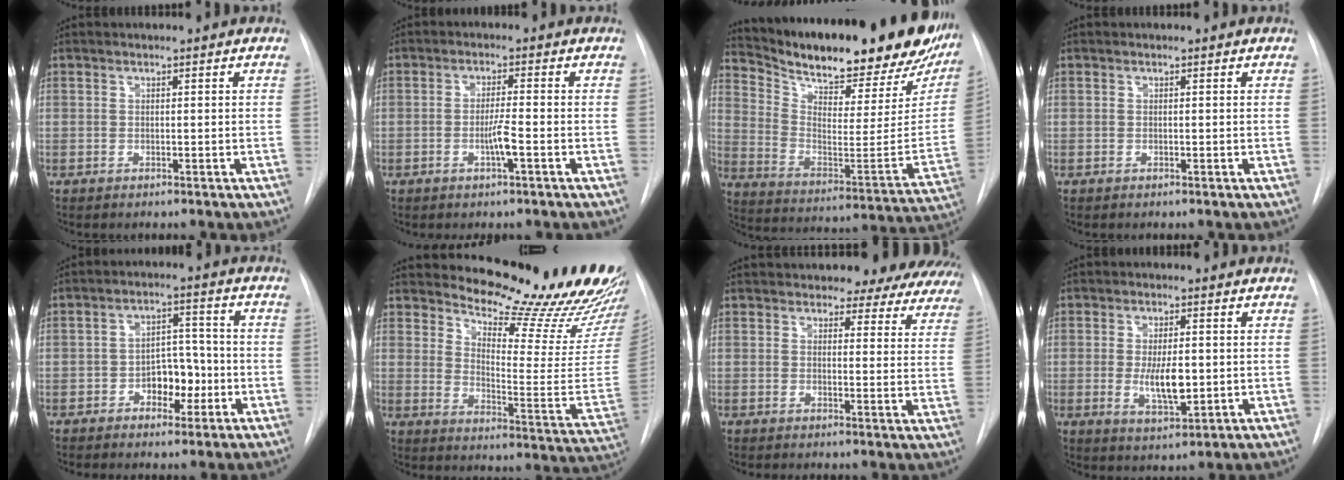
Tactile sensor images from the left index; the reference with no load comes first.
{"total": 3.2, "force": [-1.2, -0.1, 3.0], "torque": [-0.057, -0.005, -0.025]}
{"total": 30.9, "force": [25.6, 7.5, 15.5], "torque": [-0.259, -0.058, 0.351]}
{"total": 0.0}
{"total": 6.2, "force": [-2.2, 3.8, 4.4], "torque": [-0.059, 0.016, -0.035]}
{"total": 23.4, "force": [21.8, 3.9, 7.7], "torque": [-0.106, -0.127, 0.261]}
{"total": 16.9, "force": [15.5, 5.3, 4.4], "torque": [-0.034, -0.031, 0.158]}
{"total": 6.5, "force": [-0.4, 2.4, 6.0], "torque": [-0.106, -0.013, -0.003]}